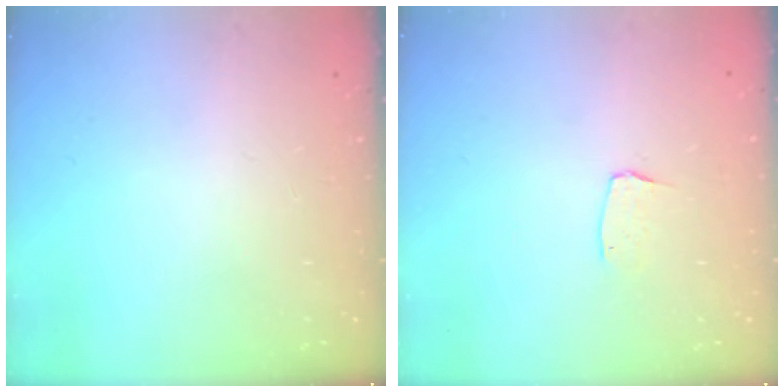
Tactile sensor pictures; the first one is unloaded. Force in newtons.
{"total": 3.7, "press": 3.7, "slide": 0.2}